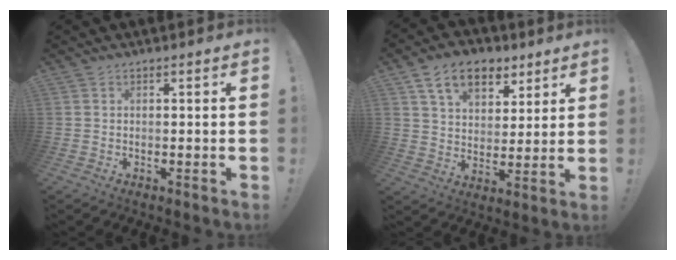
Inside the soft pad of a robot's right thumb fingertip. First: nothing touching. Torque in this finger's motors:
{"motor_torque": [0.73, 0.75, 0.15, 0.13, 0.03]}